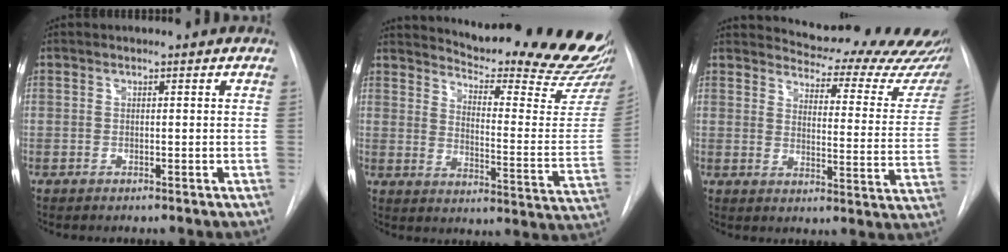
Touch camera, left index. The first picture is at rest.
{"total": 26.6, "force": [24.3, 1.8, 10.6], "torque": [-0.158, -0.137, 0.292]}
{"total": 22.8, "force": [21.2, 5.4, 6.3], "torque": [-0.074, -0.097, 0.229]}